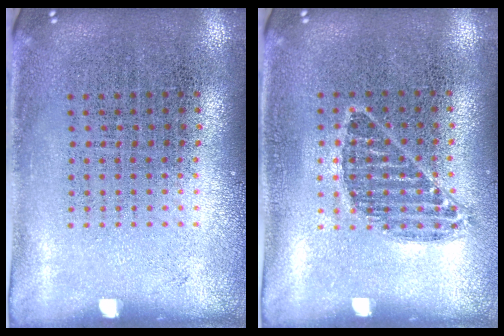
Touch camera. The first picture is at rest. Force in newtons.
{"total": 0.7, "press": 0.7, "slide": 0.2}